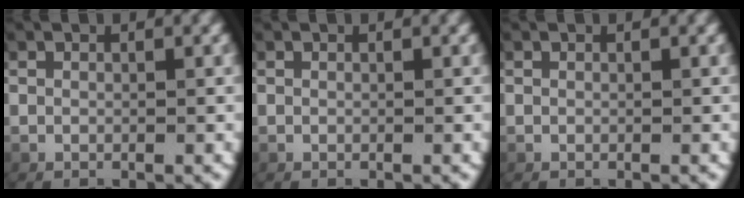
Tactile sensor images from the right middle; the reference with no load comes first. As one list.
[{"total": 0.0}, {"total": 0.0}]